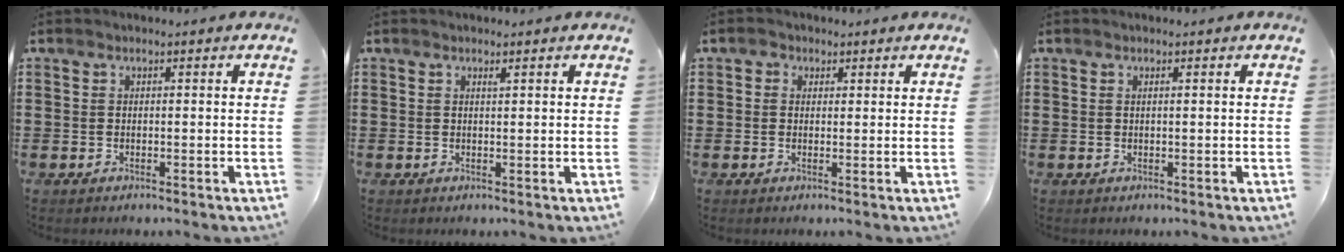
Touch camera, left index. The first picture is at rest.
{"total": 0.7, "force": [0.6, 0.0, 0.3], "torque": [-0.009, -0.003, 0.012]}
{"total": 1.3, "force": [0.5, 1.1, 0.1], "torque": [-0.005, 0.007, 0.009]}
{"total": 0.6, "force": [0.2, -0.2, 0.6], "torque": [-0.010, -0.004, 0.004]}